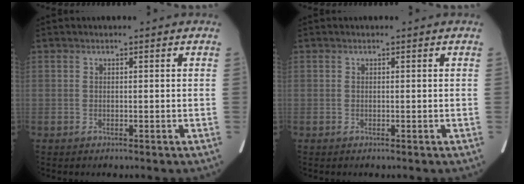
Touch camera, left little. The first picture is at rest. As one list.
[{"total": 0.0}]